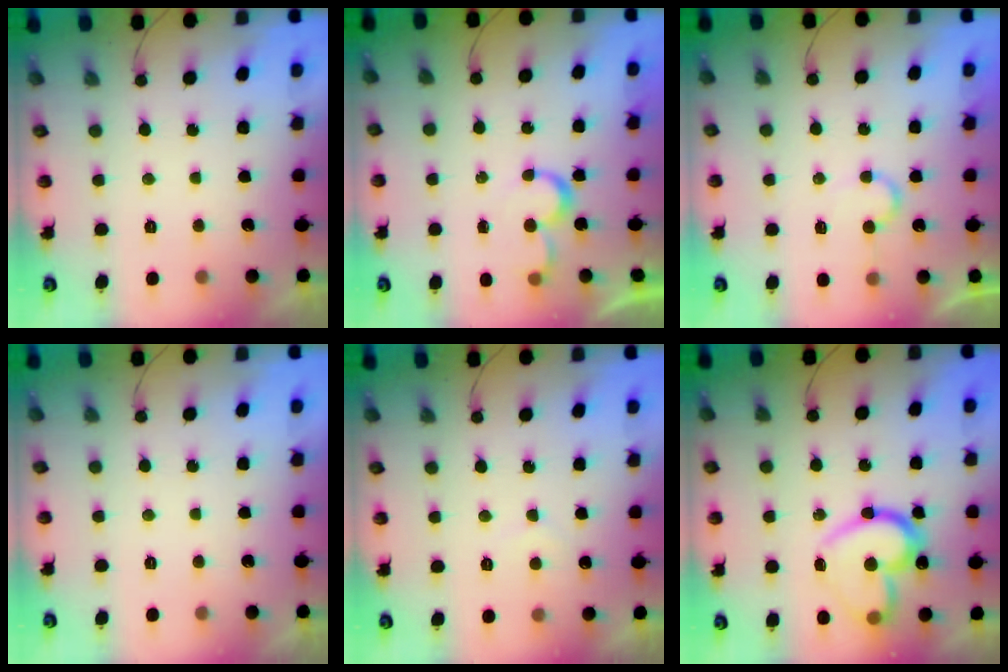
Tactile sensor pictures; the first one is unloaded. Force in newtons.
{"total": 4.7, "press": 4.6, "slide": 0.4}
{"total": 6.4, "press": 6.4, "slide": 0.4}
{"total": 1.7, "press": 1.7, "slide": 0.1}
{"total": 3.3, "press": 3.3, "slide": 0.2}
{"total": 19.9, "press": 19.8, "slide": 1.8}